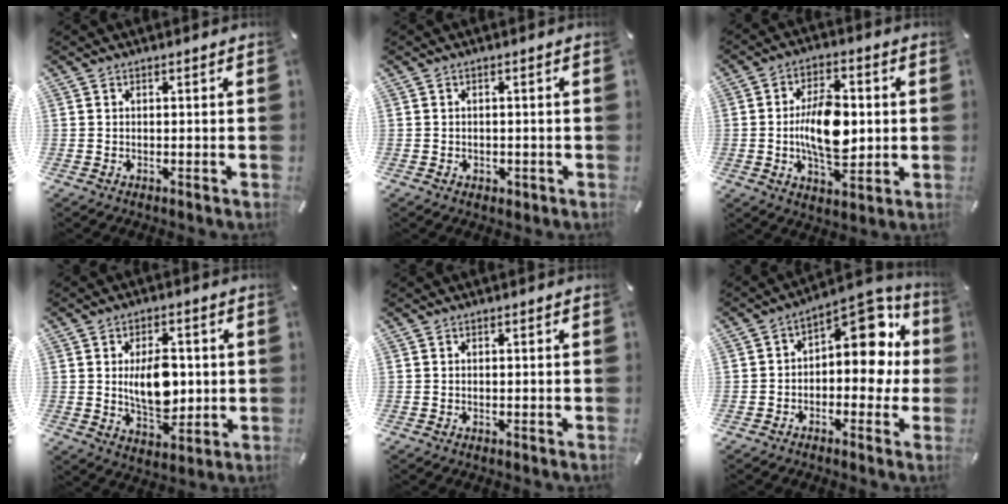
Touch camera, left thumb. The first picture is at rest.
{"total": 1.3, "force": [-0.4, 1.2, 0.4], "torque": [-0.009, 0.004, -0.011]}
{"total": 12.9, "force": [-0.2, 7.4, 10.6], "torque": [-0.194, 0.001, -0.006]}
{"total": 10.9, "force": [0.9, 6.7, 8.5], "torque": [-0.138, -0.005, 0.010]}
{"total": 0.0}
{"total": 13.4, "force": [4.0, 8.1, 9.9], "torque": [-0.110, -0.043, 0.066]}